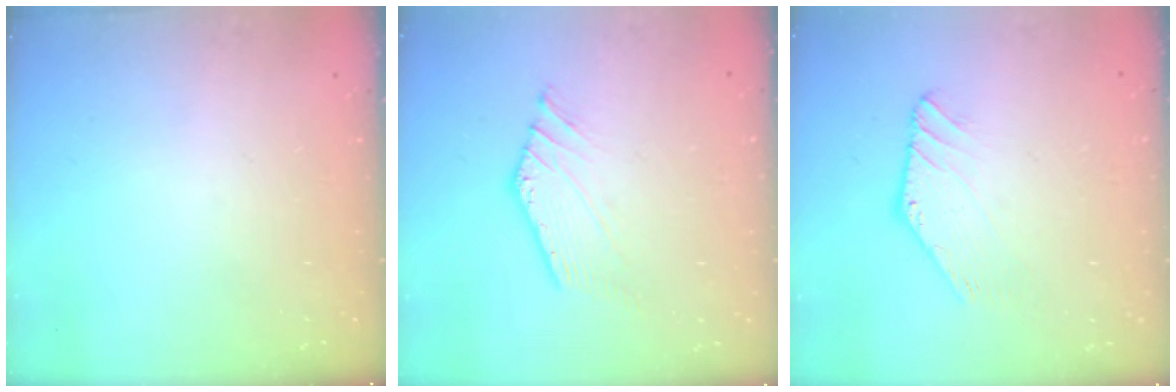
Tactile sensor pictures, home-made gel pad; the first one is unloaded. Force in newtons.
{"total": 5.4, "press": 5.4, "slide": 0.9}
{"total": 1.5, "press": 1.5, "slide": 0.0}